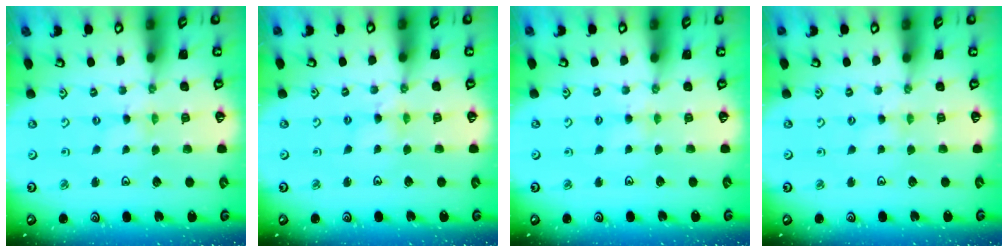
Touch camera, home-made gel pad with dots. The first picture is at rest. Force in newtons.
{"total": 3.6, "press": 3.6, "slide": 0.4}
{"total": 2.6, "press": 2.6, "slide": 0.4}
{"total": 2.4, "press": 2.4, "slide": 0.4}